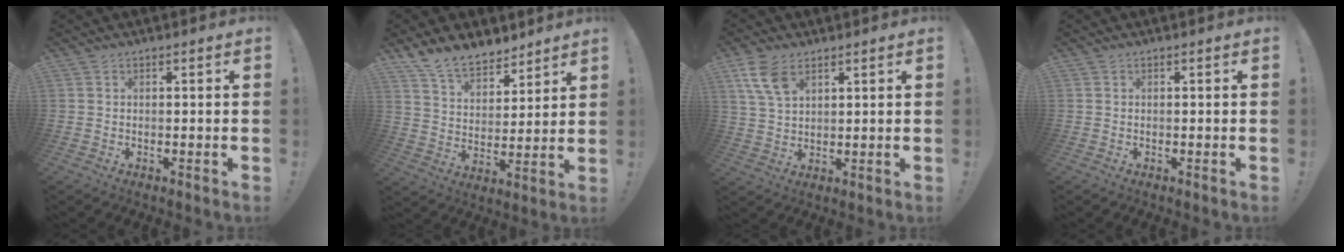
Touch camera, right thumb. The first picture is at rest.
{"total": 11.8, "force": [9.9, 5.6, 3.2], "torque": [-0.069, -0.073, 0.191]}
{"total": 8.2, "force": [4.6, 4.4, 5.1], "torque": [-0.099, -0.017, 0.089]}
{"total": 0.0}